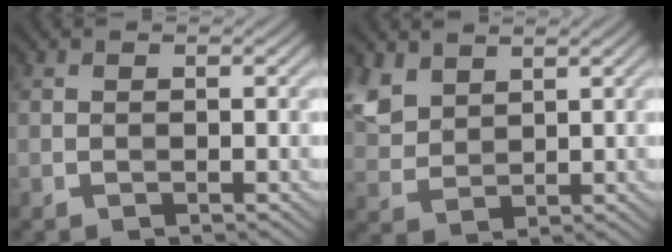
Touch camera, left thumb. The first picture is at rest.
{"total": 5.3, "force": [3.4, 3.1, 2.7], "torque": [-0.079, 0.004, 0.075]}